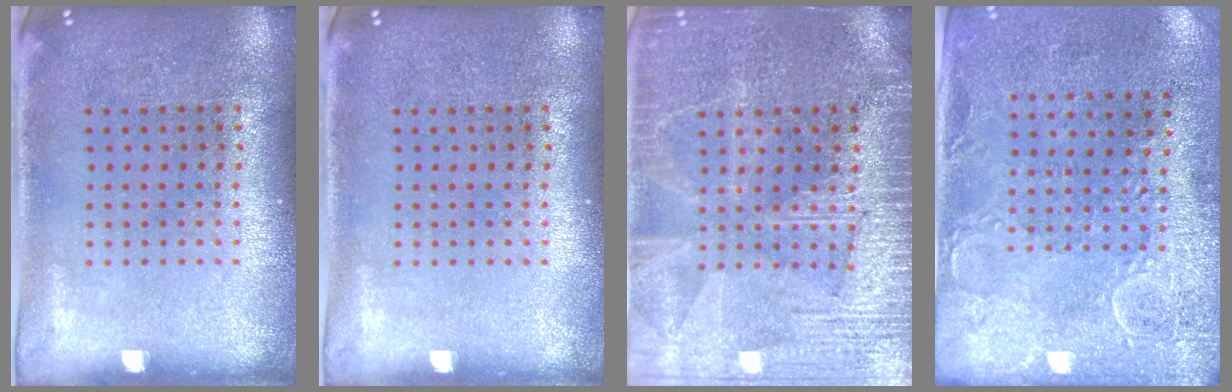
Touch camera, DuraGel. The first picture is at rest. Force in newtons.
{"total": 0.0}
{"total": 5.0, "press": 4.9, "slide": 0.6}
{"total": 2.9, "press": 2.3, "slide": 1.7}